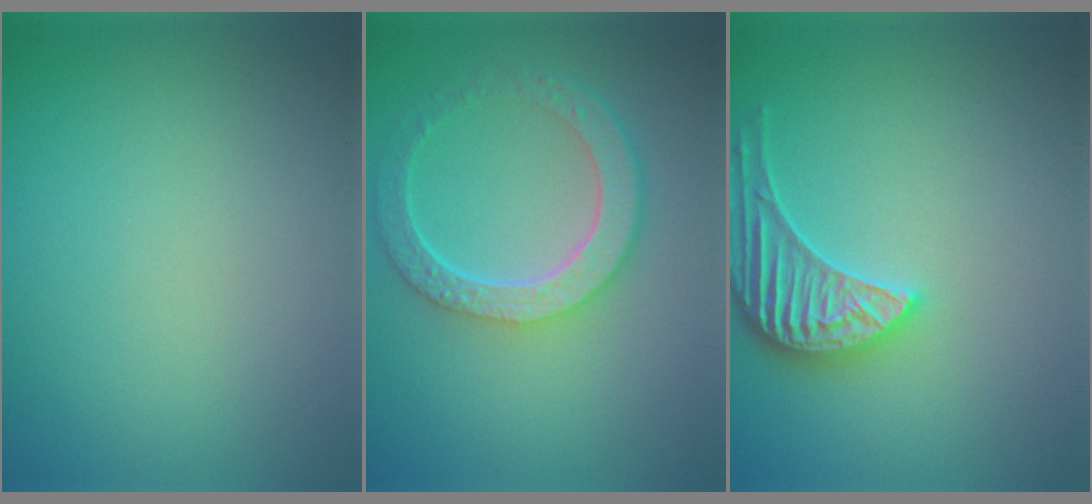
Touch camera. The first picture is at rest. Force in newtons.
{"total": 5.7, "press": 4.3, "slide": 3.7}
{"total": 3.5, "press": 3.3, "slide": 1.0}